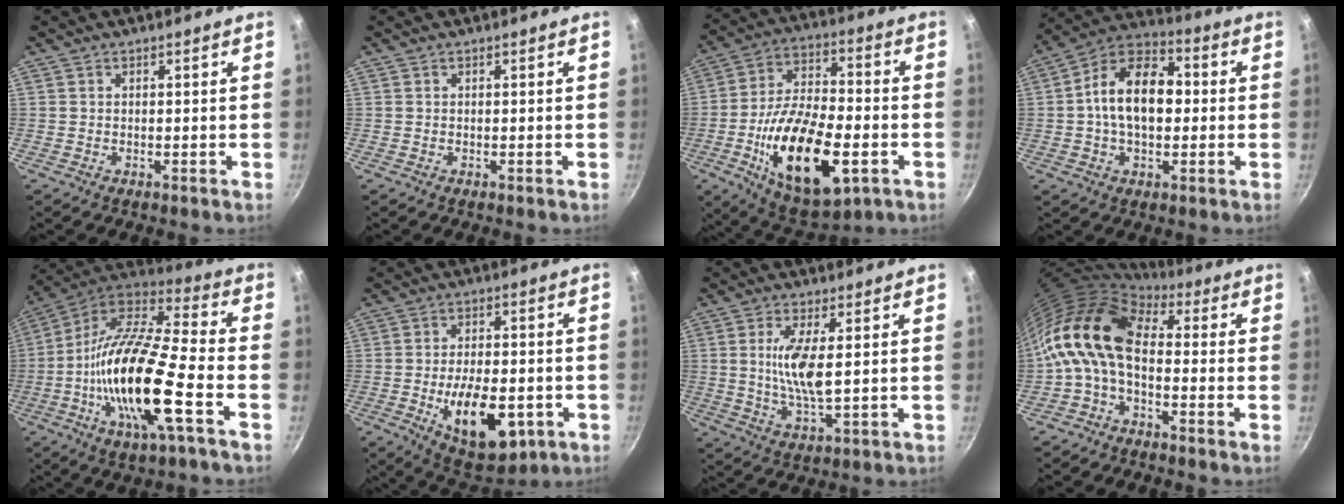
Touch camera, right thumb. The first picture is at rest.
{"total": 0.0}
{"total": 23.0, "force": [-6.8, 10.8, 19.1], "torque": [-0.317, 0.022, -0.109]}
{"total": 14.6, "force": [0.5, 9.3, 11.2], "torque": [-0.153, 0.034, -0.013]}
{"total": 22.6, "force": [-6.7, 5.7, 20.9], "torque": [-0.381, 0.029, -0.143]}
{"total": 15.4, "force": [-4.3, 7.8, 12.6], "torque": [-0.170, 0.005, -0.052]}
{"total": 8.1, "force": [1.3, 2.2, 7.7], "torque": [-0.156, -0.009, 0.029]}
{"total": 12.8, "force": [-1.2, 7.7, 10.2], "torque": [-0.180, 0.031, -0.042]}